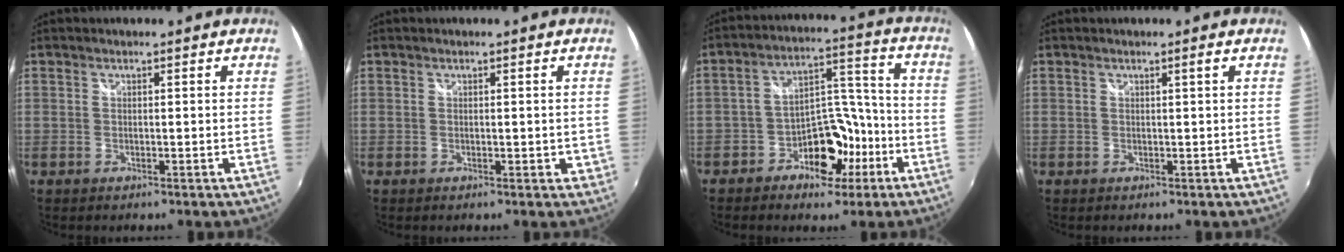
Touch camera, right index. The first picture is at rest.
{"total": 2.1, "force": [-0.4, 1.3, 1.6], "torque": [-0.017, -0.001, 0.000]}
{"total": 11.0, "force": [-6.1, 7.0, 5.9], "torque": [-0.089, 0.038, -0.087]}
{"total": 0.7, "force": [0.2, -0.3, 0.7], "torque": [-0.010, 0.001, 0.003]}